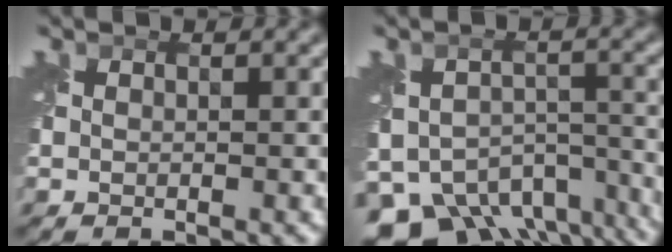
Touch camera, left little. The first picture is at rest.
{"total": 12.2, "force": [-9.1, 6.5, 4.9], "torque": [-0.085, -0.030, -0.118]}